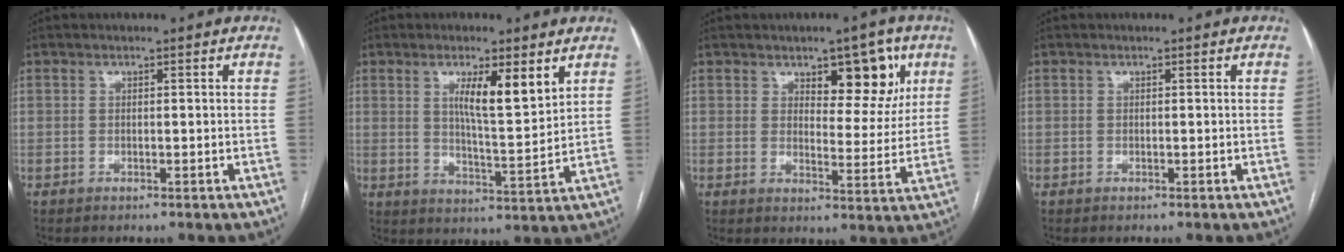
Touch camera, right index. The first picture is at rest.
{"total": 8.3, "force": [4.0, 1.2, 7.1], "torque": [-0.122, -0.009, 0.068]}
{"total": 8.5, "force": [4.4, 3.7, 6.3], "torque": [-0.072, 0.005, 0.063]}
{"total": 0.0}